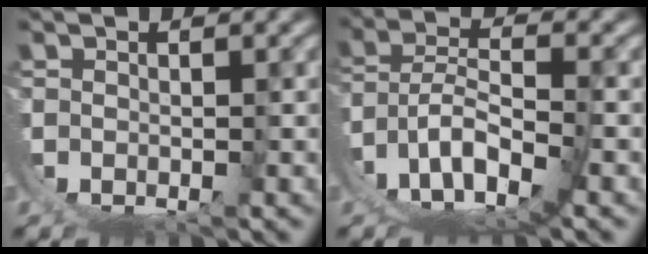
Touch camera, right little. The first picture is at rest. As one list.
[{"total": 9.0, "force": [-2.3, 6.3, 6.0], "torque": [-0.142, -0.036, -0.022]}]